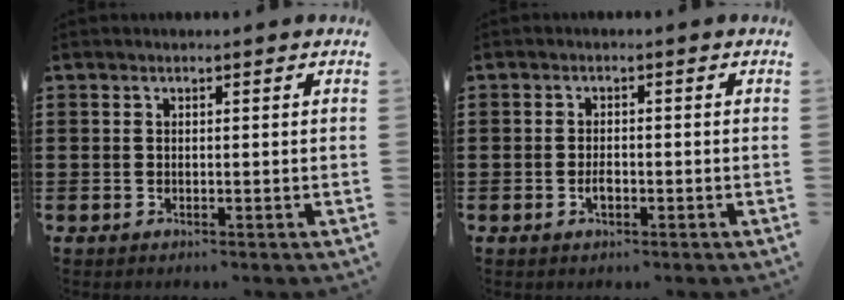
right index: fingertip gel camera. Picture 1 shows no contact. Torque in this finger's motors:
{"motor_torque": [2.14, 0.00, 0.02, 0.03]}